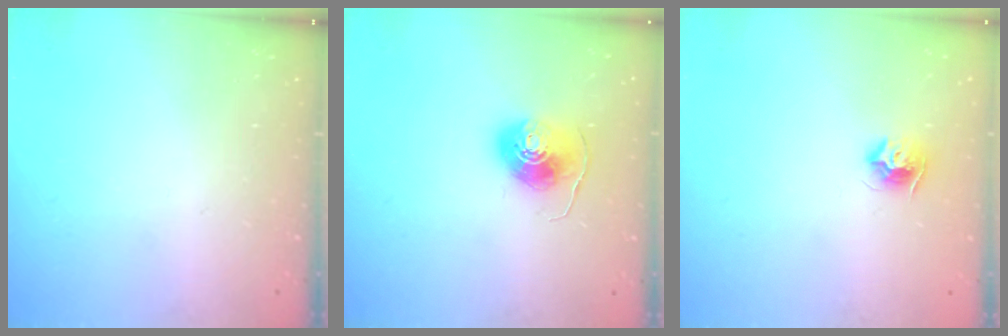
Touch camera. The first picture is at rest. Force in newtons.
{"total": 8.7, "press": 8.7, "slide": 0.5}
{"total": 8.1, "press": 8.1, "slide": 0.2}